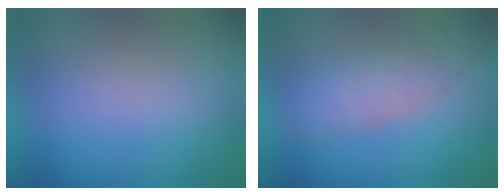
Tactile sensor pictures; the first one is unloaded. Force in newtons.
{"total": 3.7}